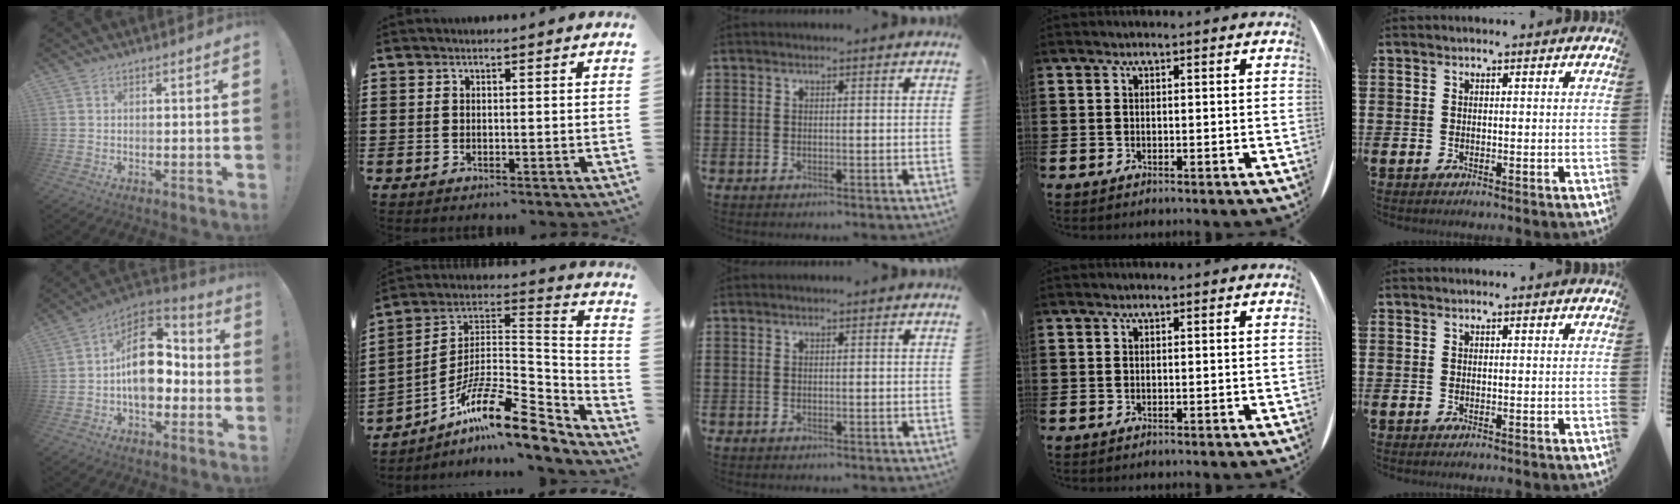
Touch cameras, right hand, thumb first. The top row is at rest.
{"thumb": {"total": 17.9, "force": [0.7, 11.7, 13.6], "torque": [-0.197, 0.013, 0.017]}, "index": {"total": 14.0, "force": [-8.8, 4.0, 10.2], "torque": [-0.172, 0.009, -0.160]}}